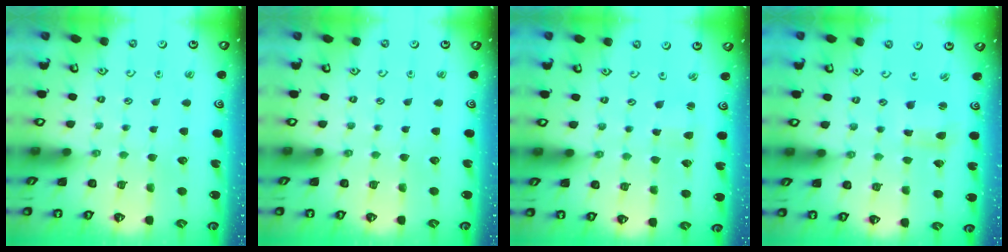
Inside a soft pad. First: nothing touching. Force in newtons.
{"total": 0.0}
{"total": 2.7, "press": 2.6, "slide": 0.4}
{"total": 3.8, "press": 3.8, "slide": 0.5}